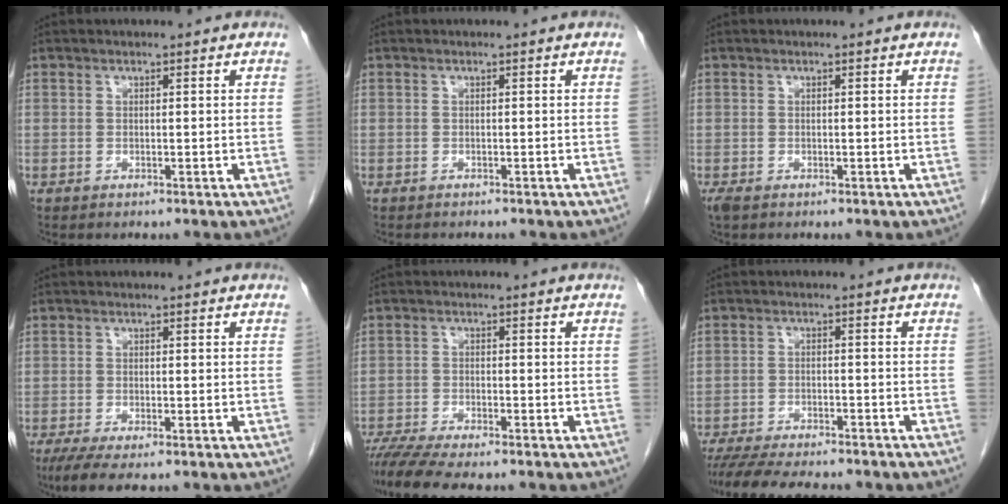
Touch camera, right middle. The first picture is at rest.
{"total": 1.4, "force": [-1.3, 0.3, 0.5], "torque": [-0.014, -0.004, -0.014]}
{"total": 1.7, "force": [-1.1, 0.7, 1.0], "torque": [-0.023, -0.006, -0.016]}
{"total": 4.4, "force": [-2.9, 0.8, 3.1], "torque": [-0.056, -0.013, -0.048]}
{"total": 7.9, "force": [-6.8, 0.7, 4.0], "torque": [-0.062, -0.013, -0.111]}
{"total": 14.0, "force": [-12.2, 2.6, 6.5], "torque": [-0.109, -0.018, -0.173]}